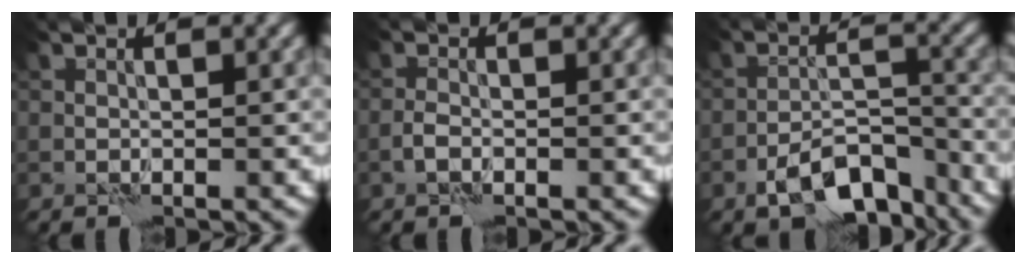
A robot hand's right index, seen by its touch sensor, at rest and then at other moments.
{"total": 1.2, "force": [-0.7, 0.5, 0.8], "torque": [-0.017, 0.004, -0.019]}
{"total": 7.0, "force": [-4.7, 2.8, 4.4], "torque": [-0.068, 0.004, -0.085]}